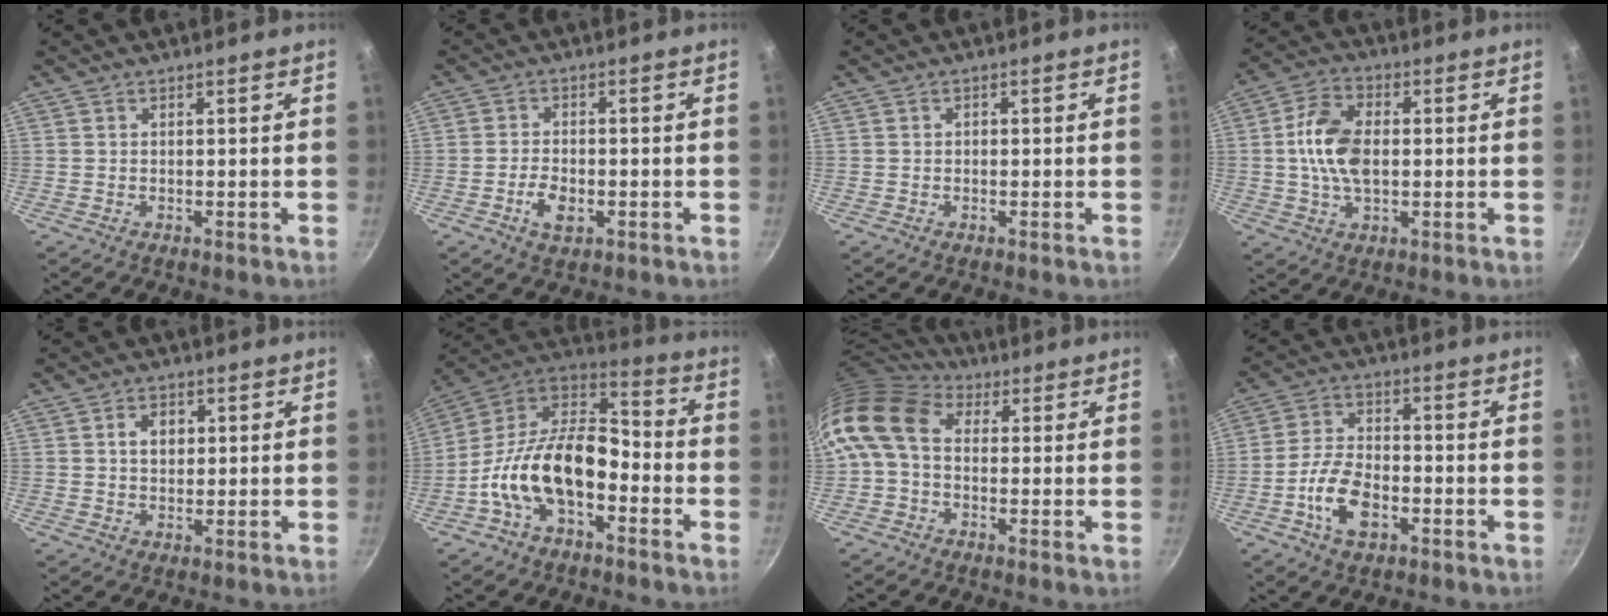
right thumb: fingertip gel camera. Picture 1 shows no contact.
{"total": 4.8, "force": [-1.7, 2.6, 3.7], "torque": [-0.069, 0.010, -0.032]}
{"total": 0.7, "force": [-0.1, 0.6, 0.3], "torque": [-0.002, 0.004, -0.001]}
{"total": 10.7, "force": [0.3, 6.6, 8.5], "torque": [-0.150, 0.016, -0.003]}
{"total": 4.1, "force": [0.9, 3.1, 2.5], "torque": [-0.023, 0.004, 0.014]}
{"total": 18.6, "force": [-6.0, 10.8, 14.0], "torque": [-0.230, 0.068, -0.130]}
{"total": 11.7, "force": [1.2, 8.5, 7.9], "torque": [-0.148, 0.023, 0.001]}
{"total": 8.2, "force": [-3.2, 4.4, 6.1], "torque": [-0.114, 0.023, -0.065]}